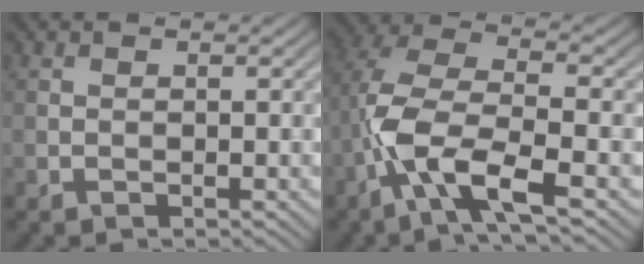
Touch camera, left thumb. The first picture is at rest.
{"total": 9.9, "force": [-4.0, 3.4, 8.3], "torque": [-0.184, 0.000, -0.091]}